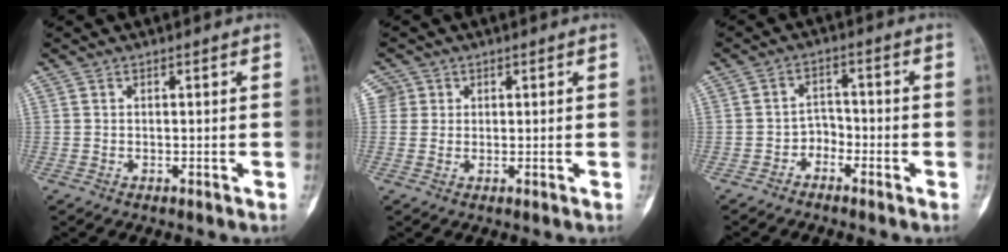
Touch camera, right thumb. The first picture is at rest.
{"total": 2.5, "force": [0.9, 2.3, -0.1], "torque": [0.021, 0.002, 0.009]}
{"total": 3.3, "force": [-2.3, 2.2, 0.8], "torque": [0.008, 0.023, -0.049]}